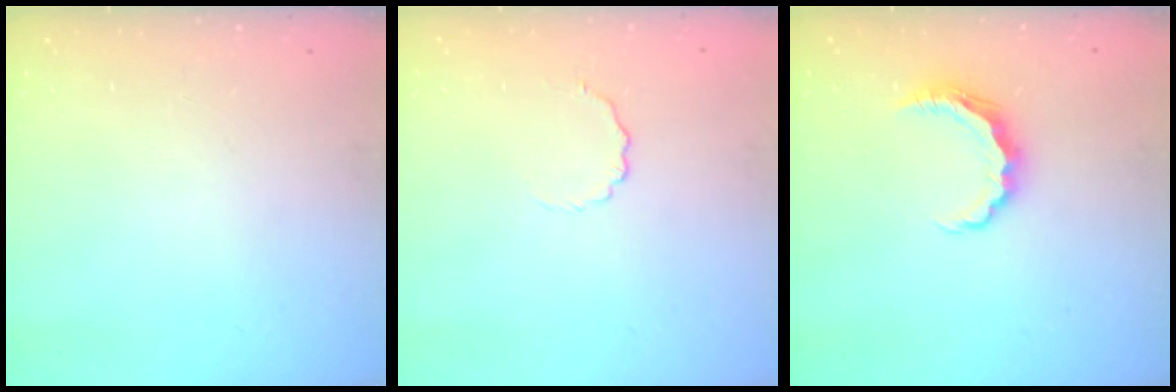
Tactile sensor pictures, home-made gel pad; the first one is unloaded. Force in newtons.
{"total": 3.8, "press": 3.7, "slide": 1.1}
{"total": 7.1, "press": 7.1, "slide": 0.5}